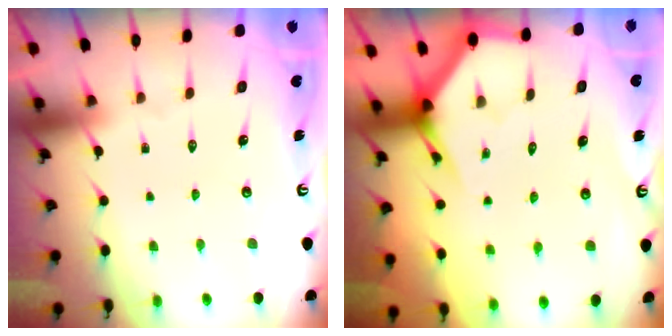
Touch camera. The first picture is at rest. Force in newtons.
{"total": 3.8, "press": 3.8, "slide": 0.4}